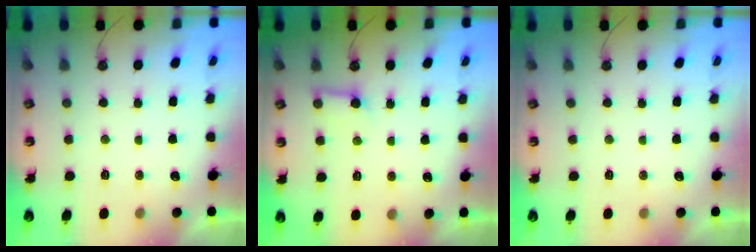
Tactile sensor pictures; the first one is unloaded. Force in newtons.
{"total": 6.3, "press": 6.3, "slide": 0.7}
{"total": 0.0}